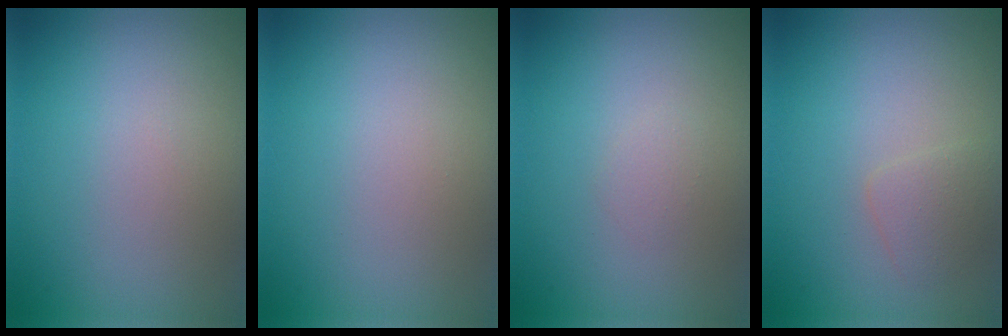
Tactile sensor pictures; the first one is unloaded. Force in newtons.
{"total": 0.0}
{"total": 0.6, "press": 0.6, "slide": 0.0}
{"total": 1.4, "press": 1.4, "slide": 0.1}